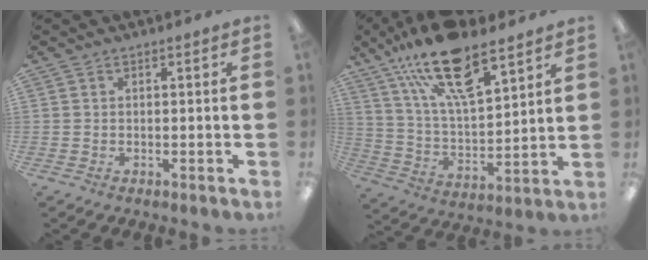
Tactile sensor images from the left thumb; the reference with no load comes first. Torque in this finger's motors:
{"motor_torque": [1.00, 0.25, 2.00, -0.77, 0.56]}